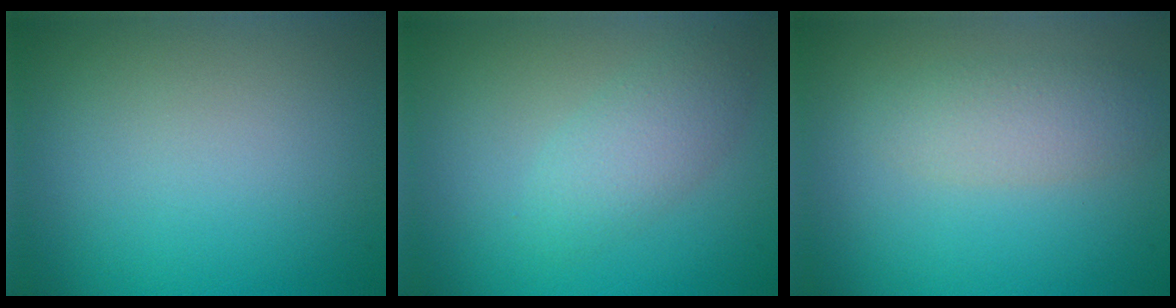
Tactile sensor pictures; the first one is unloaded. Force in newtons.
{"total": 2.8, "press": 2.8, "slide": 0.2}
{"total": 2.7, "press": 2.7, "slide": 0.2}